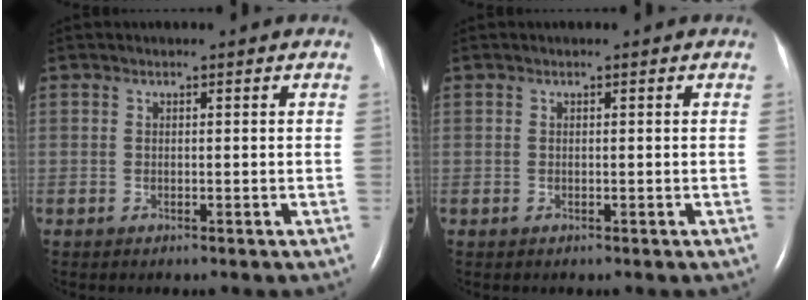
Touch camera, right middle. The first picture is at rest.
{"total": 0.0}